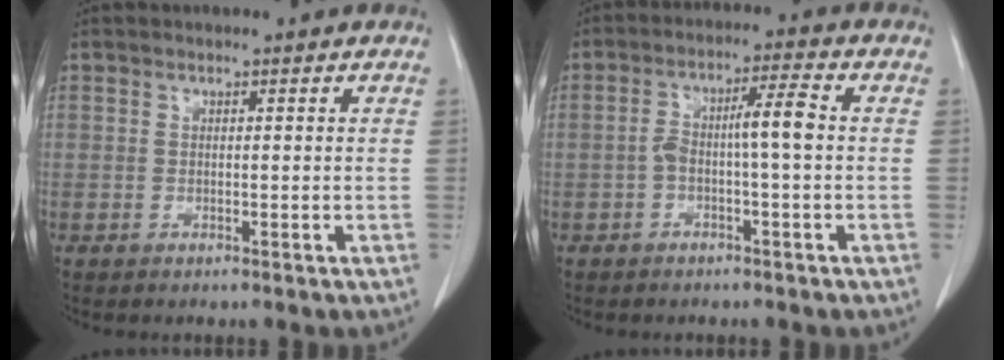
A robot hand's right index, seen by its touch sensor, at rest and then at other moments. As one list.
[{"total": 5.7, "force": [-0.6, 0.5, 5.6], "torque": [-0.102, 0.023, -0.009]}]